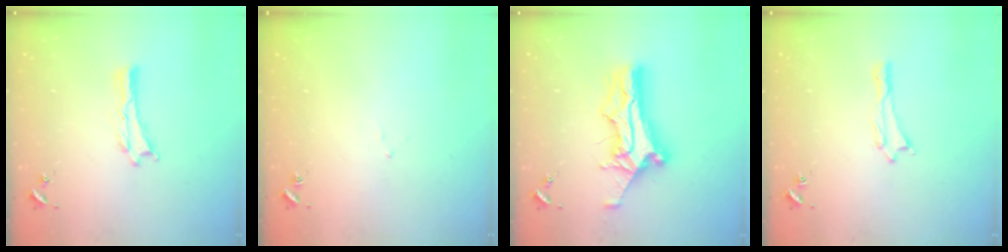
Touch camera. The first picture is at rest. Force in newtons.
{"total": 1.8, "press": 1.8, "slide": 0.1}
{"total": 11.5, "press": 11.5, "slide": 0.8}
{"total": 0.6, "press": 0.5, "slide": 0.2}